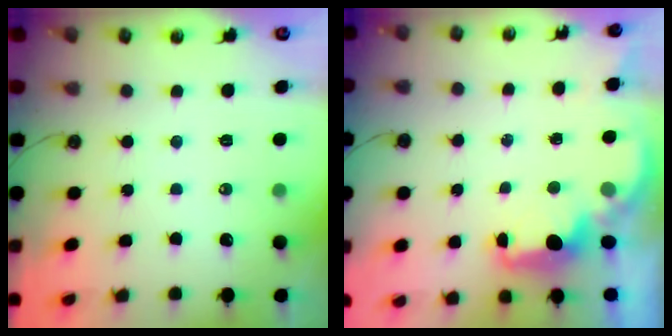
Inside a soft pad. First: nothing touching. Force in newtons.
{"total": 2.3, "press": 2.1, "slide": 0.7}